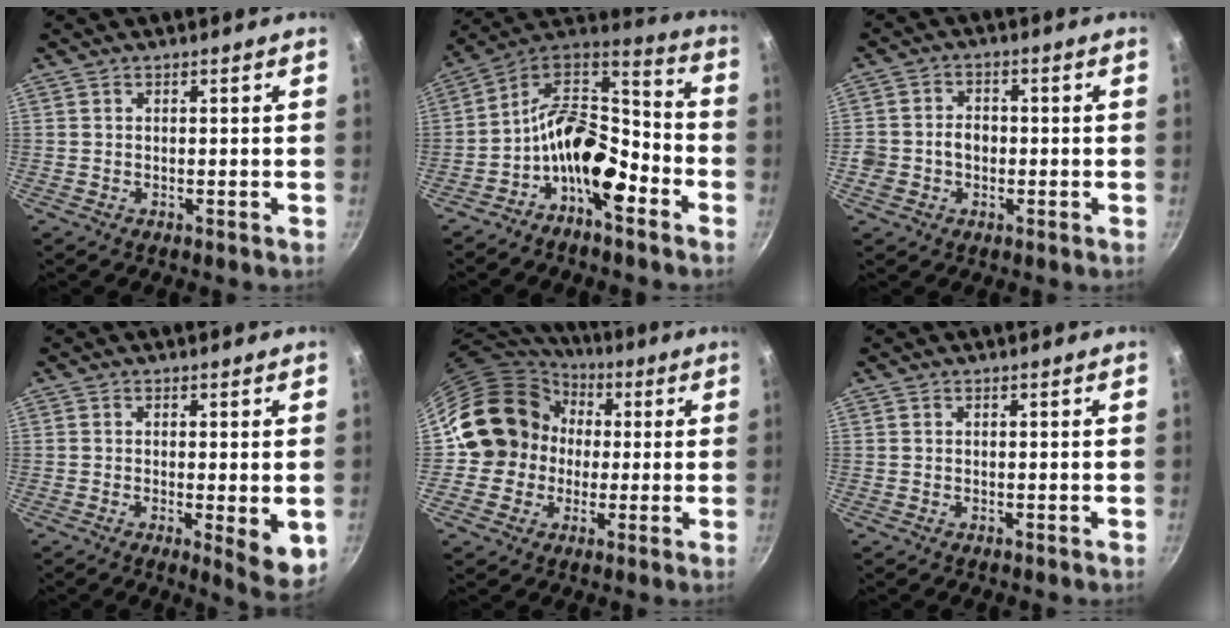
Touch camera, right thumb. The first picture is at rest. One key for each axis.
{"total": 14.9, "fx": -6.5, "fy": 7.8, "fz": 11.0, "tx": -0.165, "ty": 0.074, "tz": -0.133}
{"total": 4.6, "fx": -0.8, "fy": 3.9, "fz": 2.3, "tx": -0.018, "ty": 0.011, "tz": -0.018}
{"total": 7.1, "fx": -1.1, "fy": 1.8, "fz": 6.8, "tx": -0.083, "ty": -0.012, "tz": -0.010}
{"total": 16.7, "fx": 0.8, "fy": 15.0, "fz": 7.1, "tx": -0.093, "ty": 0.041, "tz": 0.005}
{"total": 0.0}